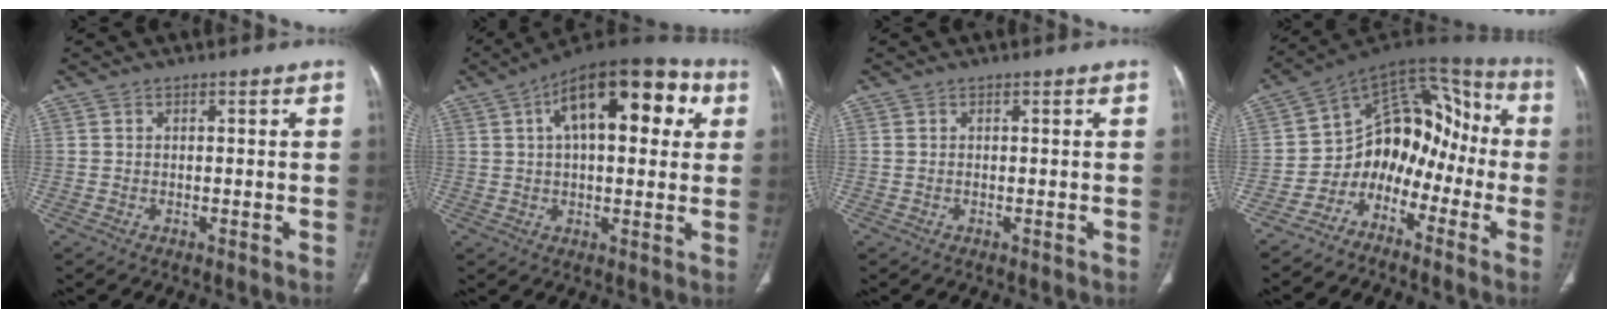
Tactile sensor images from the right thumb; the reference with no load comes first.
{"total": 20.6, "force": [6.6, 9.7, 16.9], "torque": [-0.223, 0.027, 0.092]}
{"total": 0.0}
{"total": 13.3, "force": [-5.2, 10.0, 7.1], "torque": [-0.046, 0.117, -0.100]}